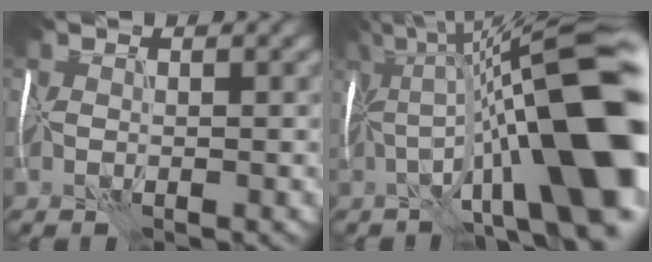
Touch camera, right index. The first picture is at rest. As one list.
[{"total": 17.6, "force": [-0.7, 4.3, 17.1], "torque": [-0.253, 0.044, -0.012]}]